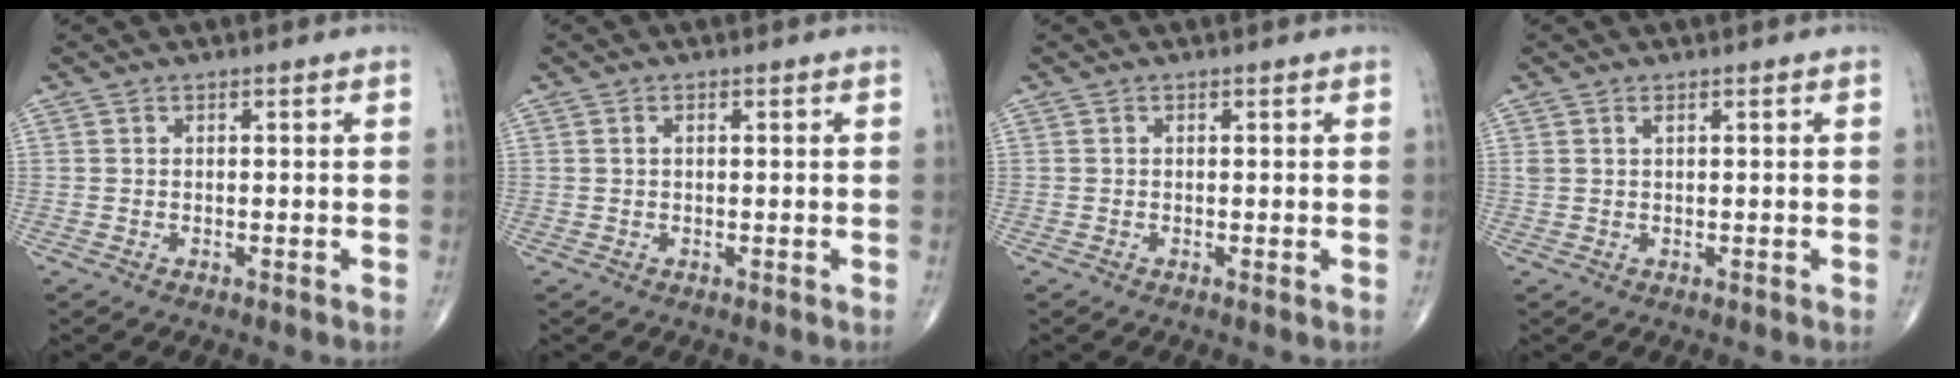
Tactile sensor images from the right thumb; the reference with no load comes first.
{"total": 0.6, "force": [0.2, 0.3, 0.5], "torque": [-0.012, 0.003, 0.003]}
{"total": 0.0}
{"total": 1.0, "force": [0.6, 0.4, 0.7], "torque": [-0.018, 0.008, 0.014]}